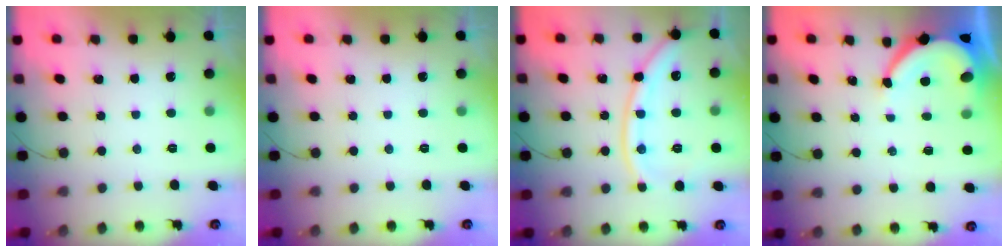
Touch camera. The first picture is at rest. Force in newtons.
{"total": 0.0}
{"total": 13.0, "press": 12.9, "slide": 1.6}
{"total": 6.9, "press": 6.9, "slide": 0.8}